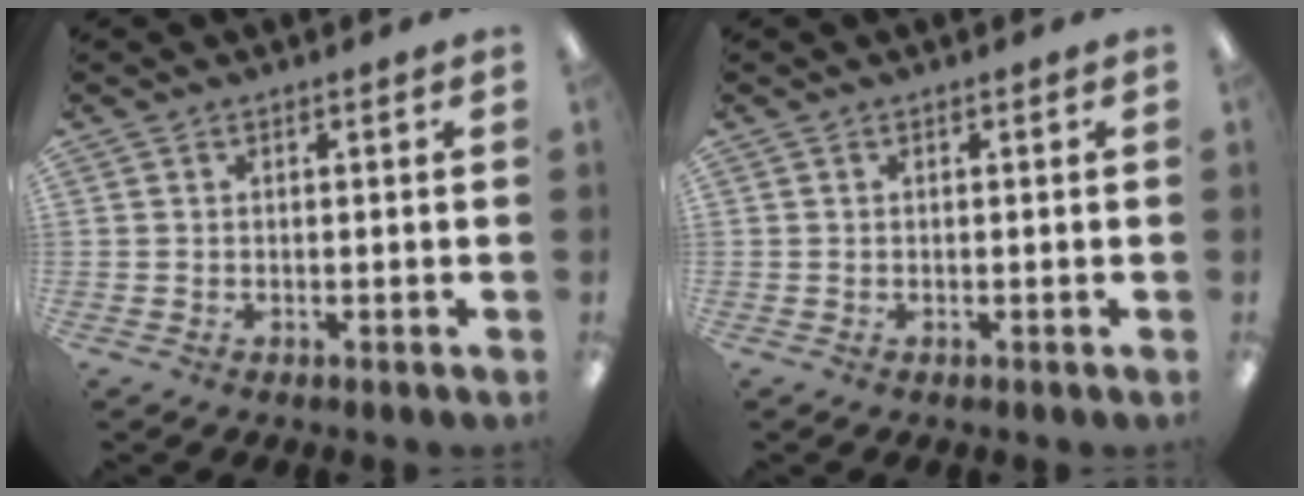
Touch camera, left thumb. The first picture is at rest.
{"total": 0.0}